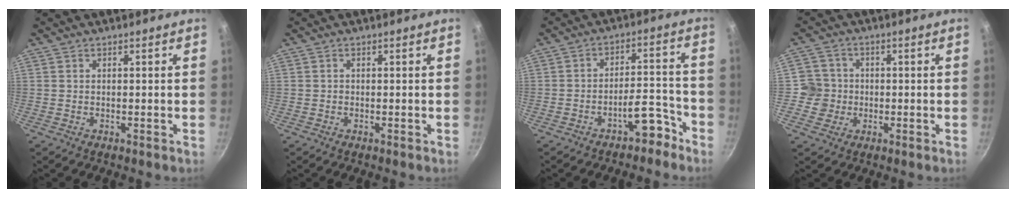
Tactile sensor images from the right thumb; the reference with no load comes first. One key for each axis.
{"total": 0.0}
{"total": 6.5, "fx": -4.5, "fy": 2.8, "fz": 3.7, "tx": -0.040, "ty": 0.059, "tz": -0.072}
{"total": 5.4, "fx": -0.7, "fy": 5.3, "fz": 0.2, "tx": 0.029, "ty": 0.013, "tz": -0.019}